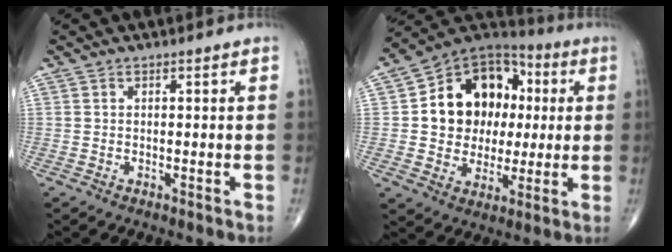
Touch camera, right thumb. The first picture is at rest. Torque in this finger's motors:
{"motor_torque": [1.81, 2.08, 0.15, -0.02, 0.13]}